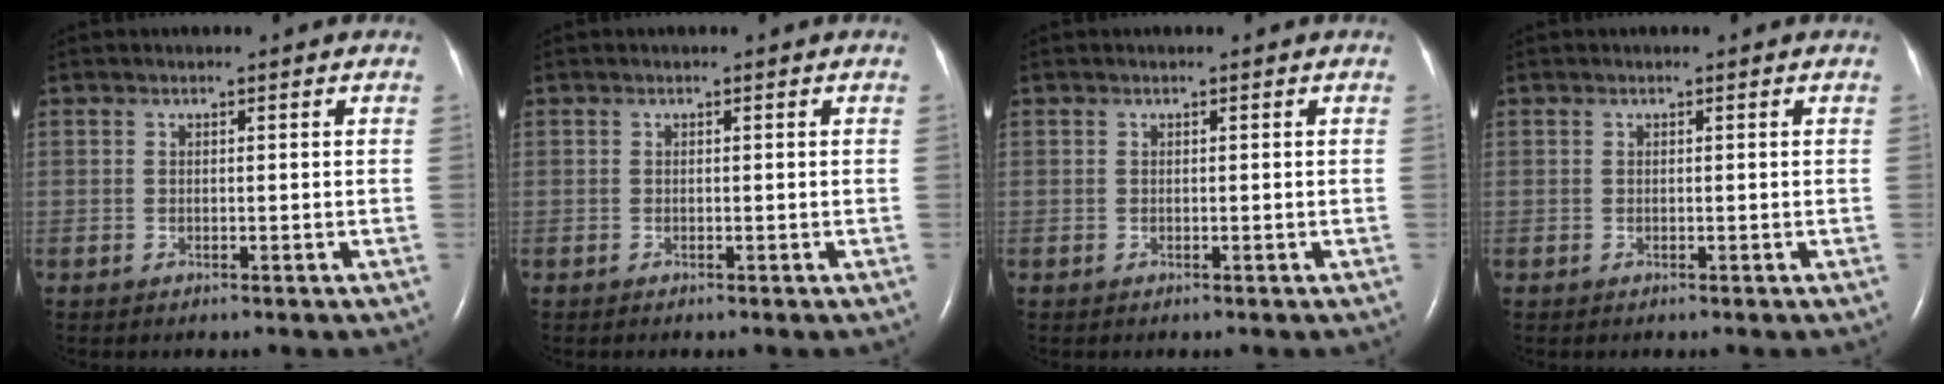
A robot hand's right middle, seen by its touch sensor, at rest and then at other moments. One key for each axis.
{"total": 0.0}
{"total": 0.0}
{"total": 0.0}